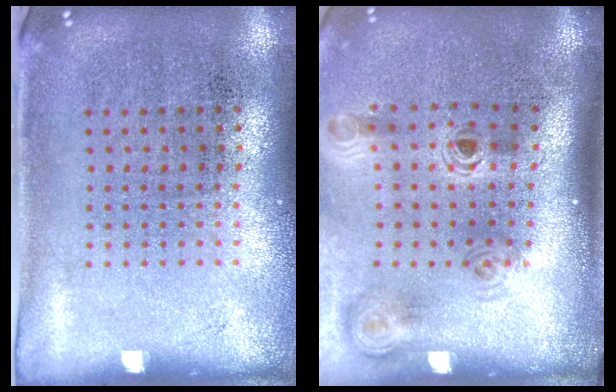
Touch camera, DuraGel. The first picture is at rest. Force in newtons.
{"total": 1.6, "press": 1.3, "slide": 1.0}